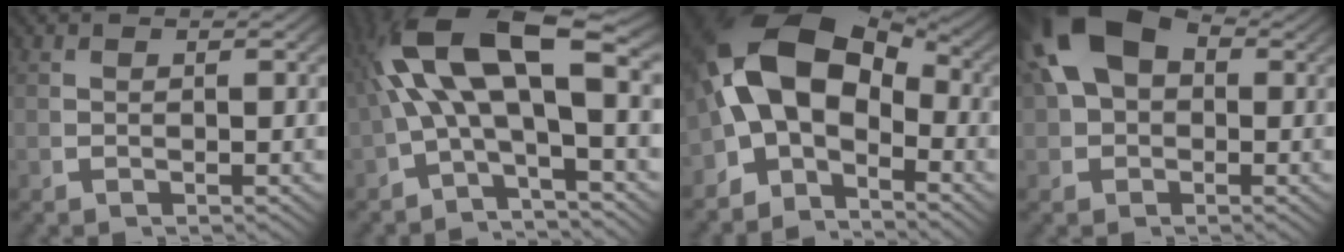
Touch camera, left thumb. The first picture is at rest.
{"total": 10.9, "force": [0.3, 5.4, 9.5], "torque": [-0.190, -0.014, 0.017]}
{"total": 16.7, "force": [0.2, 11.7, 11.9], "torque": [-0.227, -0.021, -0.007]}
{"total": 8.1, "force": [2.0, 5.8, 5.3], "torque": [-0.121, -0.003, 0.035]}